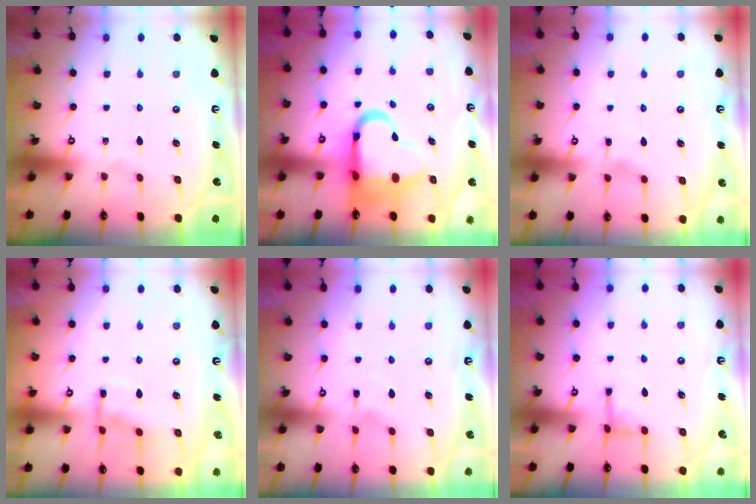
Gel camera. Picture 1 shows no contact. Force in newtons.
{"total": 13.9, "press": 13.3, "slide": 4.0}
{"total": 3.4, "press": 3.3, "slide": 0.4}
{"total": 7.6, "press": 7.6, "slide": 0.3}
{"total": 2.8, "press": 2.8, "slide": 0.5}
{"total": 5.1, "press": 5.0, "slide": 0.7}